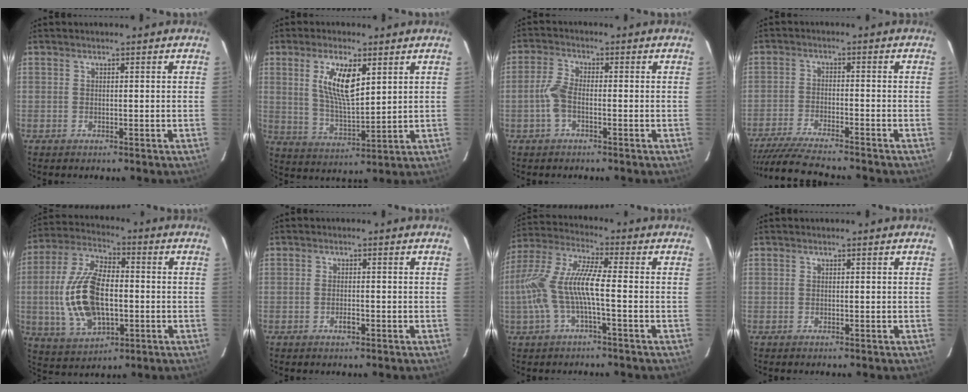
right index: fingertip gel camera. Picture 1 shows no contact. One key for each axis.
{"total": 9.8, "fx": 3.8, "fy": 3.5, "fz": 8.3, "tx": -0.151, "ty": 0.000, "tz": 0.078}
{"total": 4.0, "fx": -1.5, "fy": 1.6, "fz": 3.3, "tx": -0.080, "ty": 0.008, "tz": -0.031}
{"total": 13.9, "fx": -12.5, "fy": 0.7, "fz": 6.0, "tx": -0.136, "ty": -0.021, "tz": -0.212}
{"total": 17.4, "fx": -1.6, "fy": 9.3, "fz": 14.7, "tx": -0.310, "ty": 0.006, "tz": -0.021}
{"total": 1.7, "fx": -0.9, "fy": 0.8, "fz": 1.3, "tx": -0.025, "ty": 0.001, "tz": -0.017}
{"total": 12.2, "fx": -2.6, "fy": 2.0, "fz": 11.8, "tx": -0.245, "ty": 0.002, "tz": -0.048}
{"total": 0.5, "fx": -0.3, "fy": 0.4, "fz": -0.1, "tx": 0.000, "ty": 0.000, "tz": -0.008}